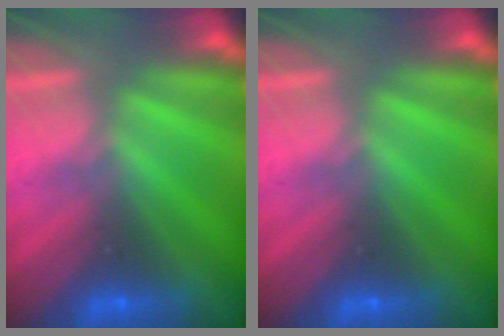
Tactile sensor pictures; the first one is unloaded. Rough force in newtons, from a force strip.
{"total": 0.0}